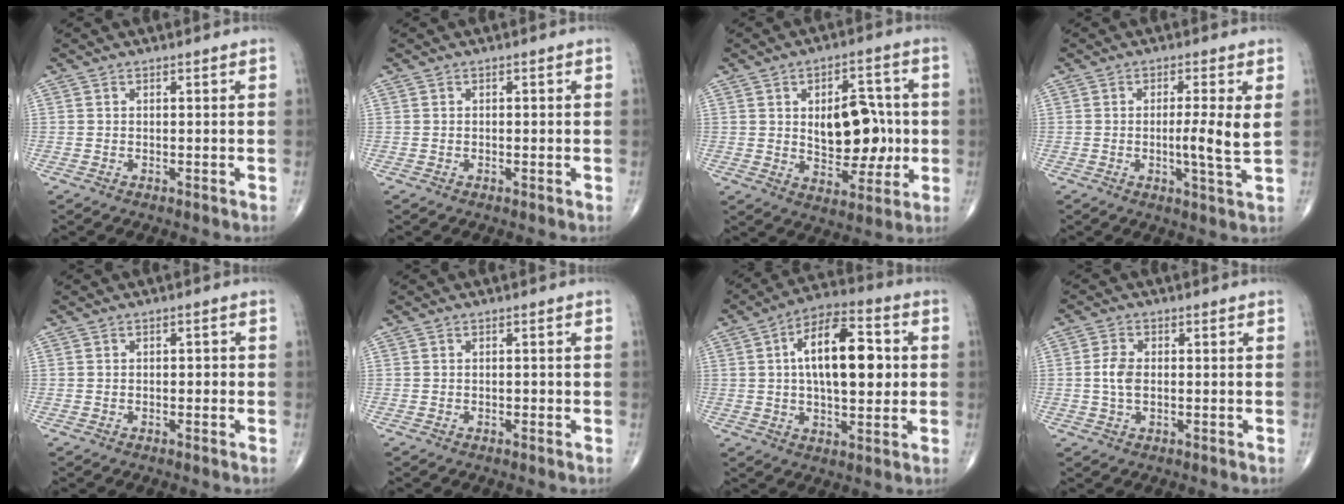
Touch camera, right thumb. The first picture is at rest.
{"total": 0.0}
{"total": 13.4, "force": [0.6, 7.9, 10.9], "torque": [-0.113, 0.004, 0.017]}
{"total": 6.0, "force": [0.6, 0.2, 6.0], "torque": [-0.102, -0.012, 0.006]}
{"total": 1.3, "force": [-0.1, 0.8, 1.0], "torque": [-0.004, 0.003, -0.007]}
{"total": 0.7, "force": [-0.2, 0.4, 0.5], "torque": [-0.002, 0.002, -0.005]}
{"total": 16.7, "force": [2.3, 7.9, 14.6], "torque": [-0.215, 0.015, 0.032]}
{"total": 3.9, "force": [-0.1, 2.3, 3.1], "torque": [-0.066, 0.004, -0.006]}